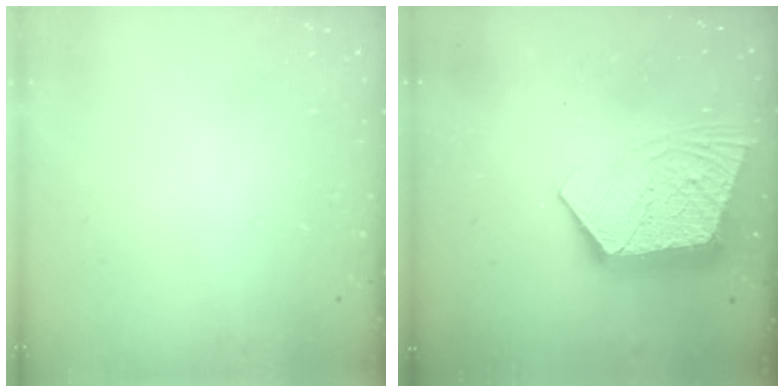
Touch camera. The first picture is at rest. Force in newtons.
{"total": 12.3, "press": 12.2, "slide": 1.0}